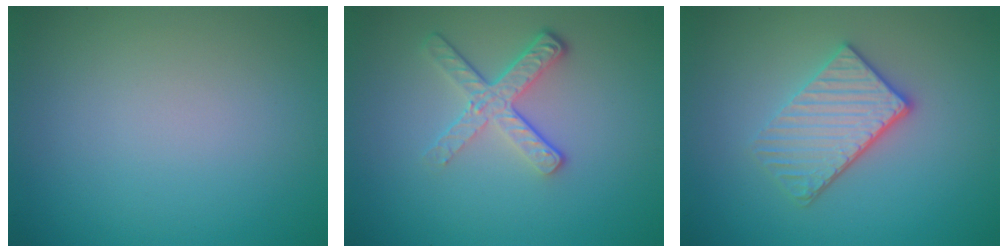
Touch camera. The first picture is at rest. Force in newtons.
{"total": 3.7, "press": 2.7, "slide": 2.5}
{"total": 3.8, "press": 3.2, "slide": 2.0}